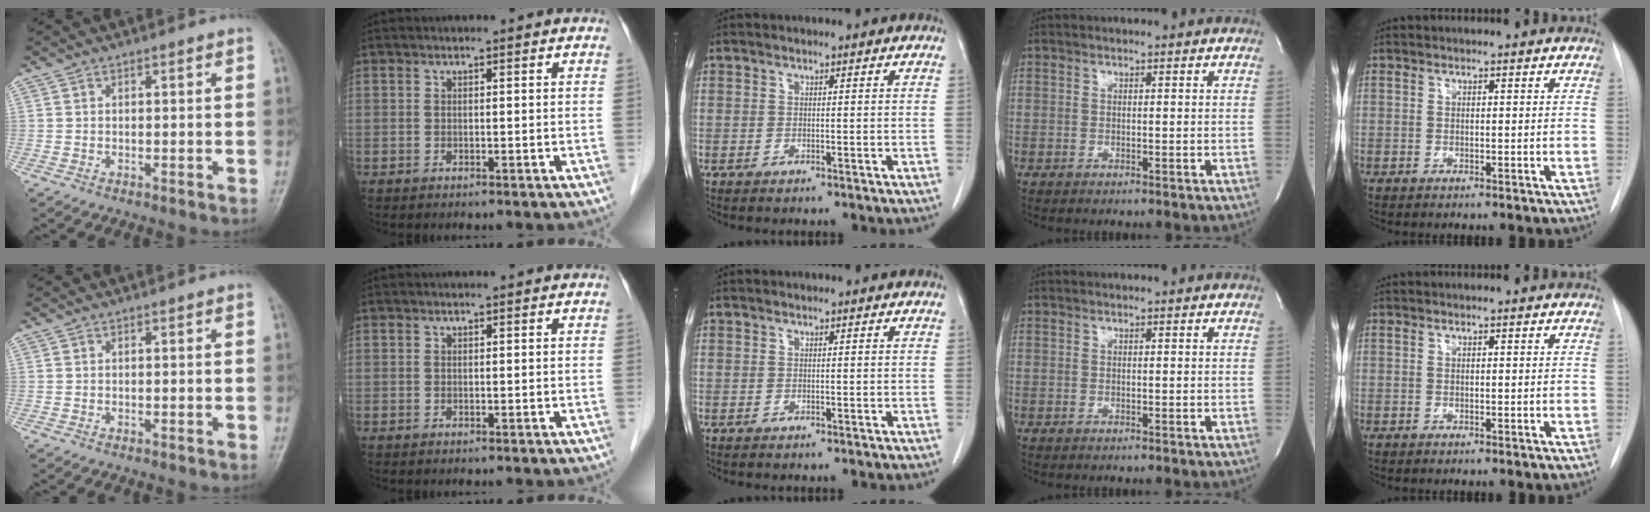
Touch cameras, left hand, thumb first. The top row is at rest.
{}